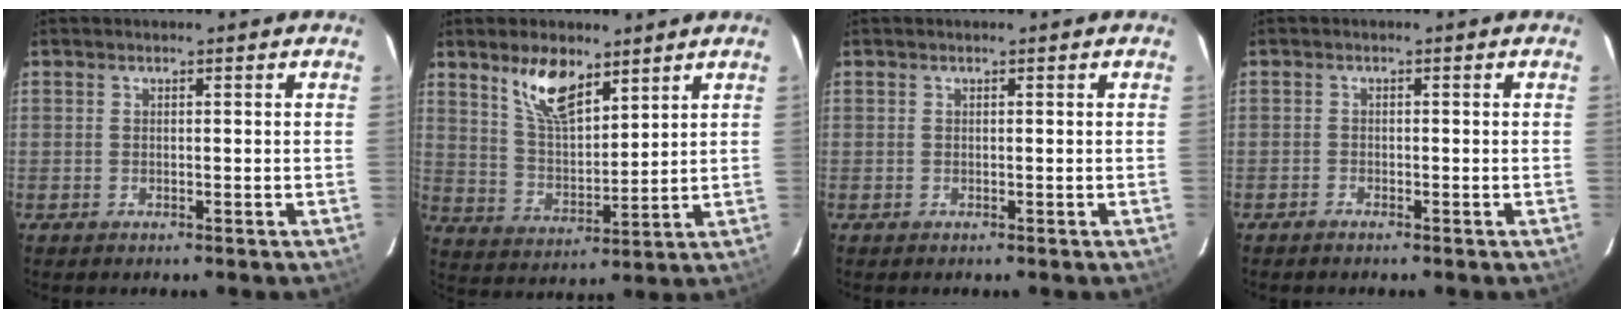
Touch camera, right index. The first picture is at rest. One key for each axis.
{"total": 10.0, "fx": 6.6, "fy": 4.0, "fz": 6.3, "tx": -0.113, "ty": 0.003, "tz": 0.133}
{"total": 0.0}
{"total": 0.9, "fx": -0.8, "fy": 0.2, "fz": 0.0, "tx": -0.004, "ty": 0.003, "tz": -0.018}